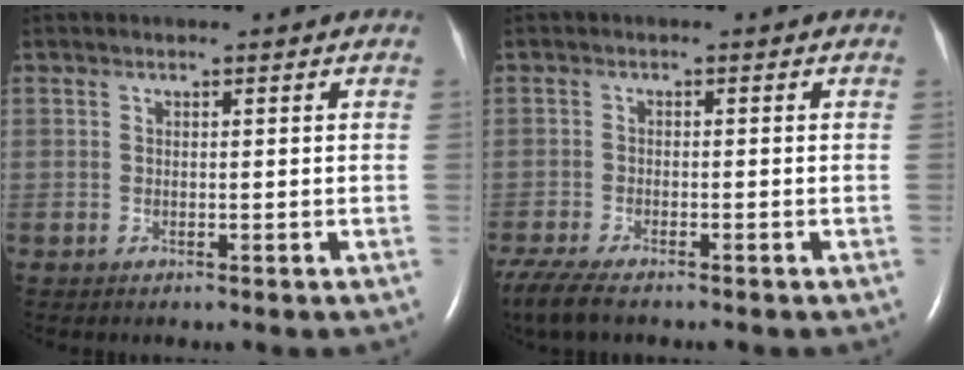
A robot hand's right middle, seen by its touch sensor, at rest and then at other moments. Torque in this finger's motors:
{"motor_torque": [0.33, -0.30, 0.17, 0.07]}